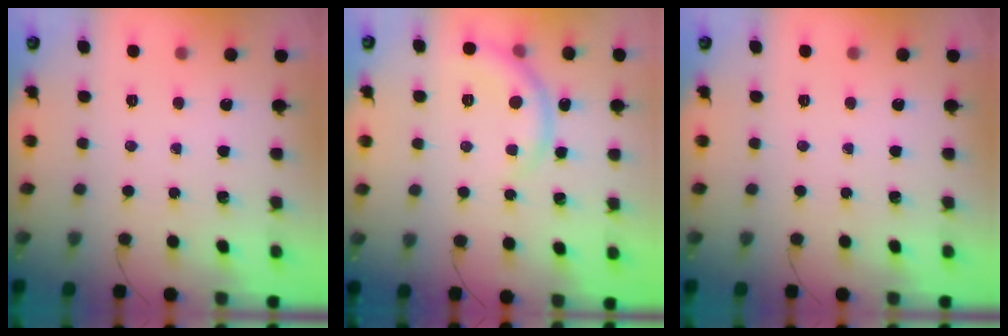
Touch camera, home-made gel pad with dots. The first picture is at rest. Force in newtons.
{"total": 6.7, "press": 6.7, "slide": 0.7}
{"total": 0.0}